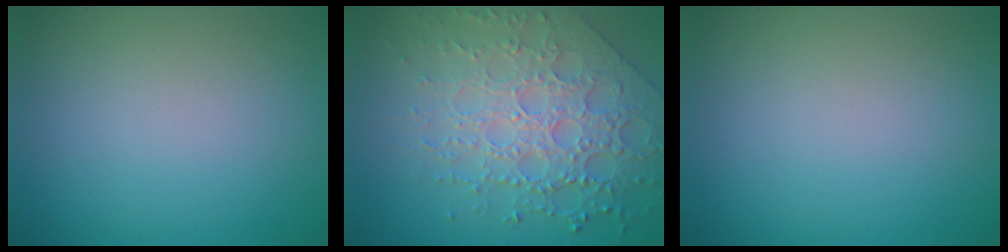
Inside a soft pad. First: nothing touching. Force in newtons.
{"total": 7.4, "press": 5.4, "slide": 5.1}
{"total": 0.0}